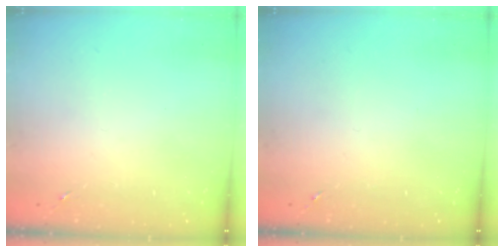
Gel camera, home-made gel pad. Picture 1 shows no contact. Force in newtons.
{"total": 0.0}